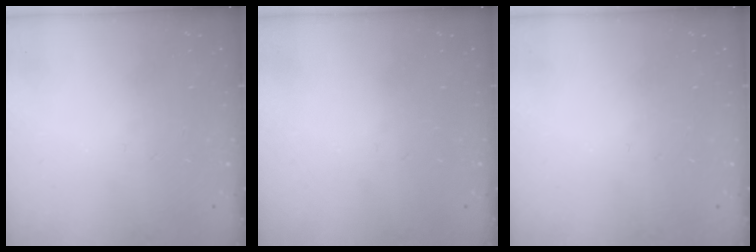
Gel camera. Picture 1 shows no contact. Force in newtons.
{"total": 0.0}
{"total": 0.0}